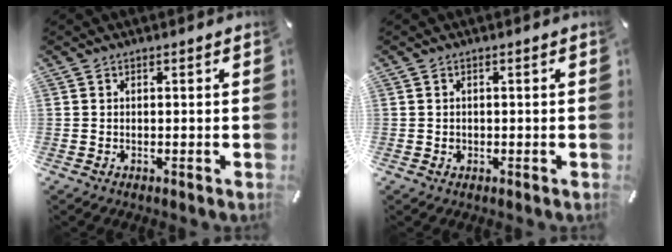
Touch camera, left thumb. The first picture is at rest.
{"total": 0.7, "force": [0.0, 0.7, 0.3], "torque": [-0.006, 0.005, -0.002]}